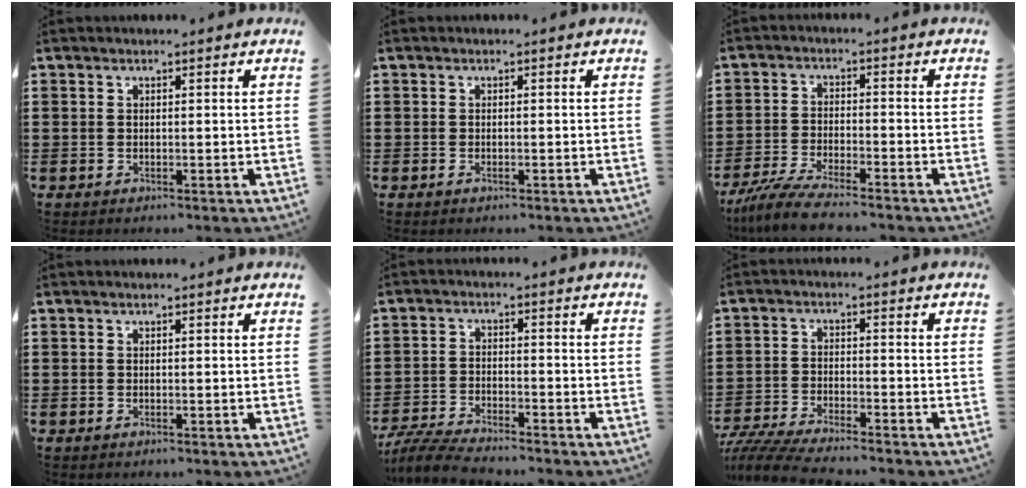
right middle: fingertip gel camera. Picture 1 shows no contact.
{"total": 0.5, "force": [-0.2, 0.2, 0.5], "torque": [-0.011, -0.005, -0.003]}
{"total": 6.0, "force": [-5.4, 0.3, 2.5], "torque": [-0.066, -0.013, -0.107]}
{"total": 0.0}
{"total": 5.6, "force": [-5.3, 0.5, 1.6], "torque": [-0.044, -0.004, -0.107]}
{"total": 5.2, "force": [-5.0, 0.3, 1.4], "torque": [-0.042, -0.008, -0.101]}